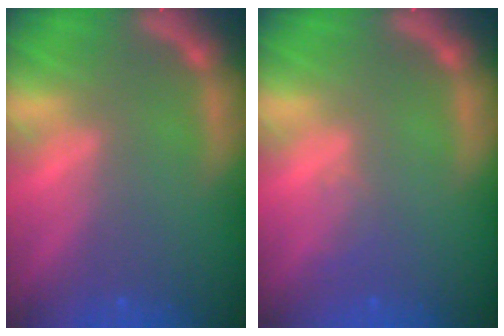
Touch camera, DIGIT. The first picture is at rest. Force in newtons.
{"total": 1.0}